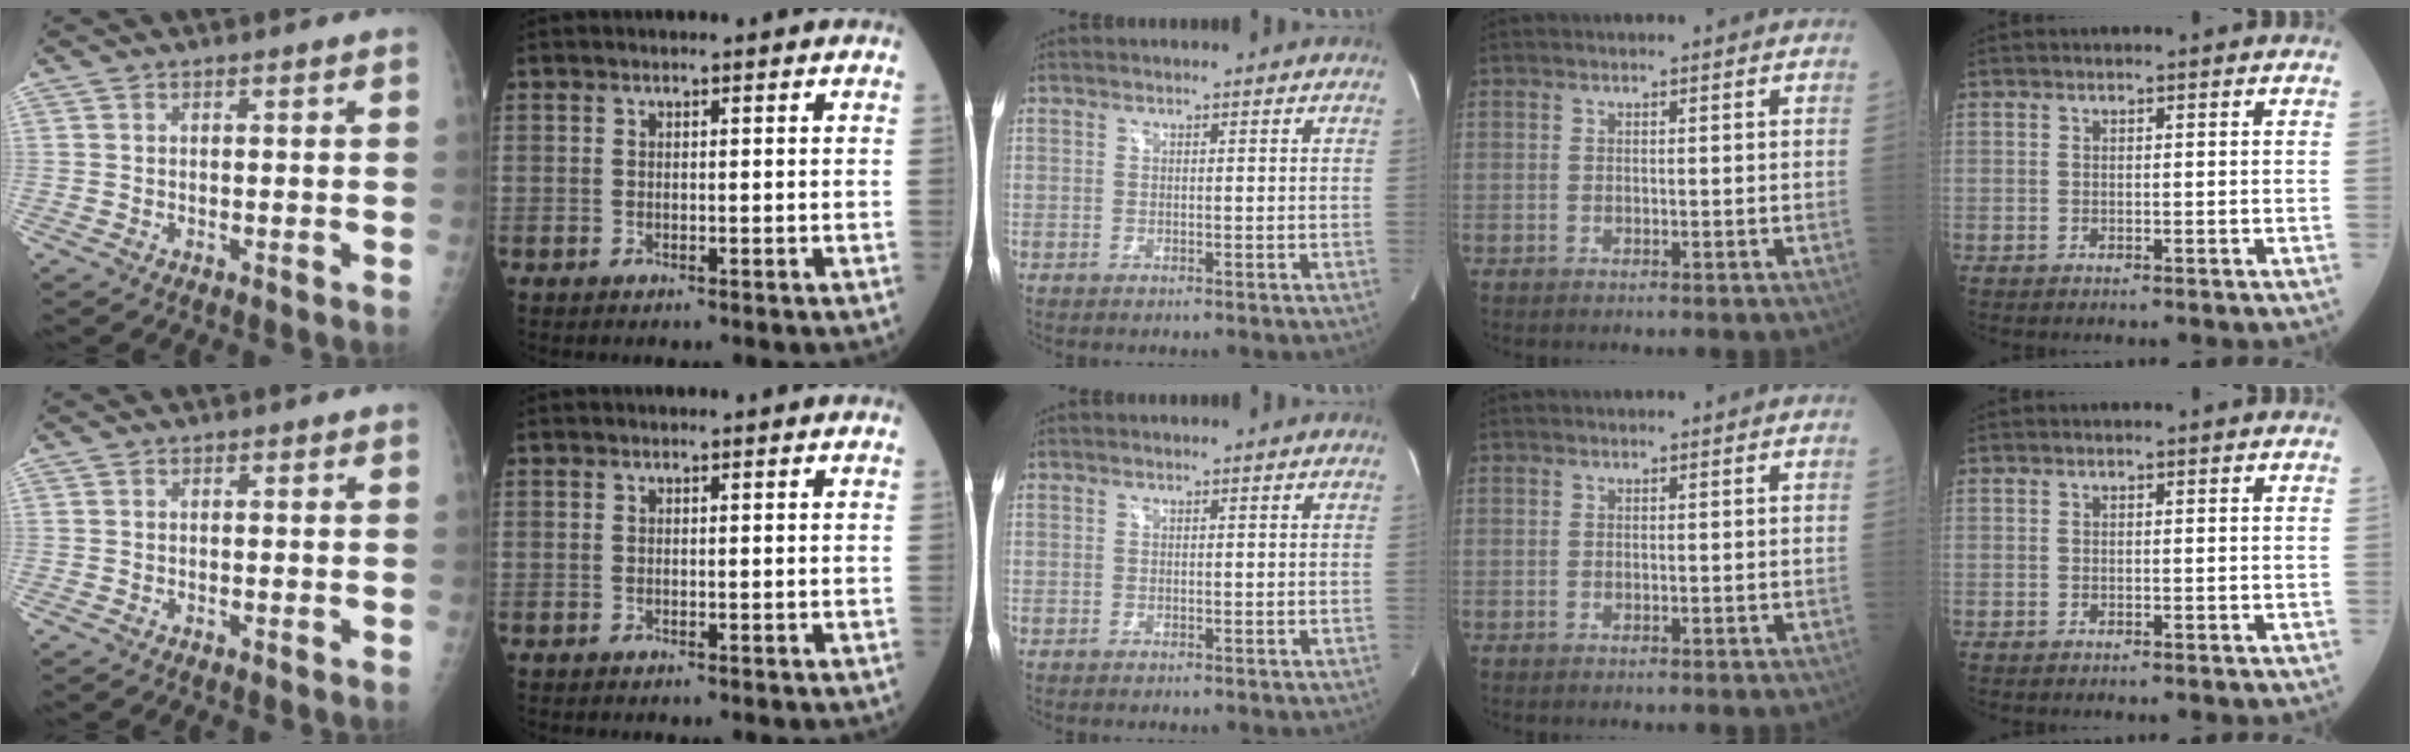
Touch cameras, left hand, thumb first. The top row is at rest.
{}